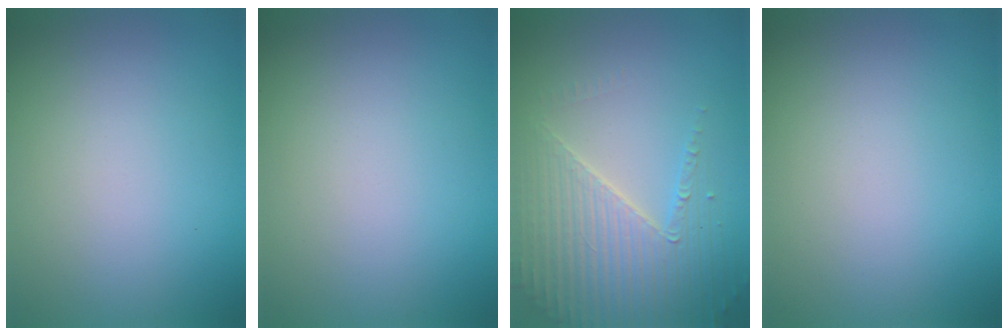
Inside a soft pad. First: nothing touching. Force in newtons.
{"total": 0.0}
{"total": 4.4, "press": 4.3, "slide": 1.0}
{"total": 0.0}